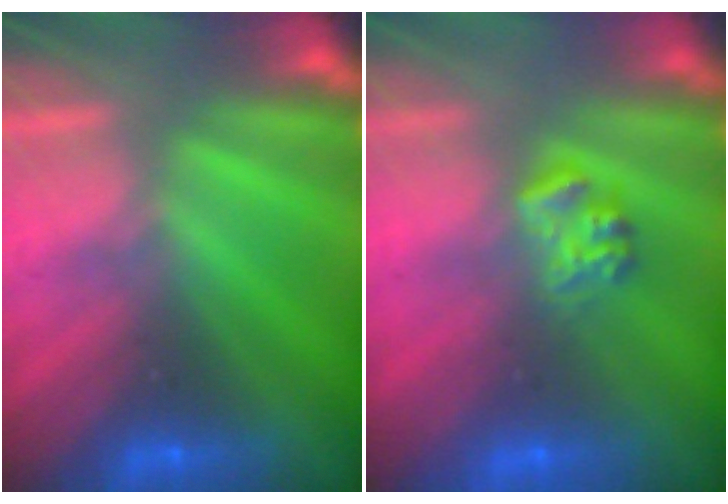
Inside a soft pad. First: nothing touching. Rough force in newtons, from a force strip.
{"total": 2.3}